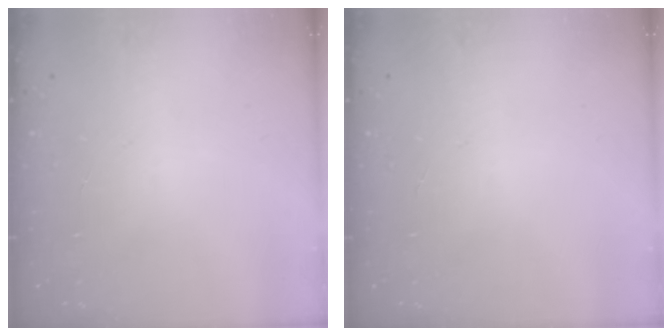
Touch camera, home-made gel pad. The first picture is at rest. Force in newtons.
{"total": 0.0}